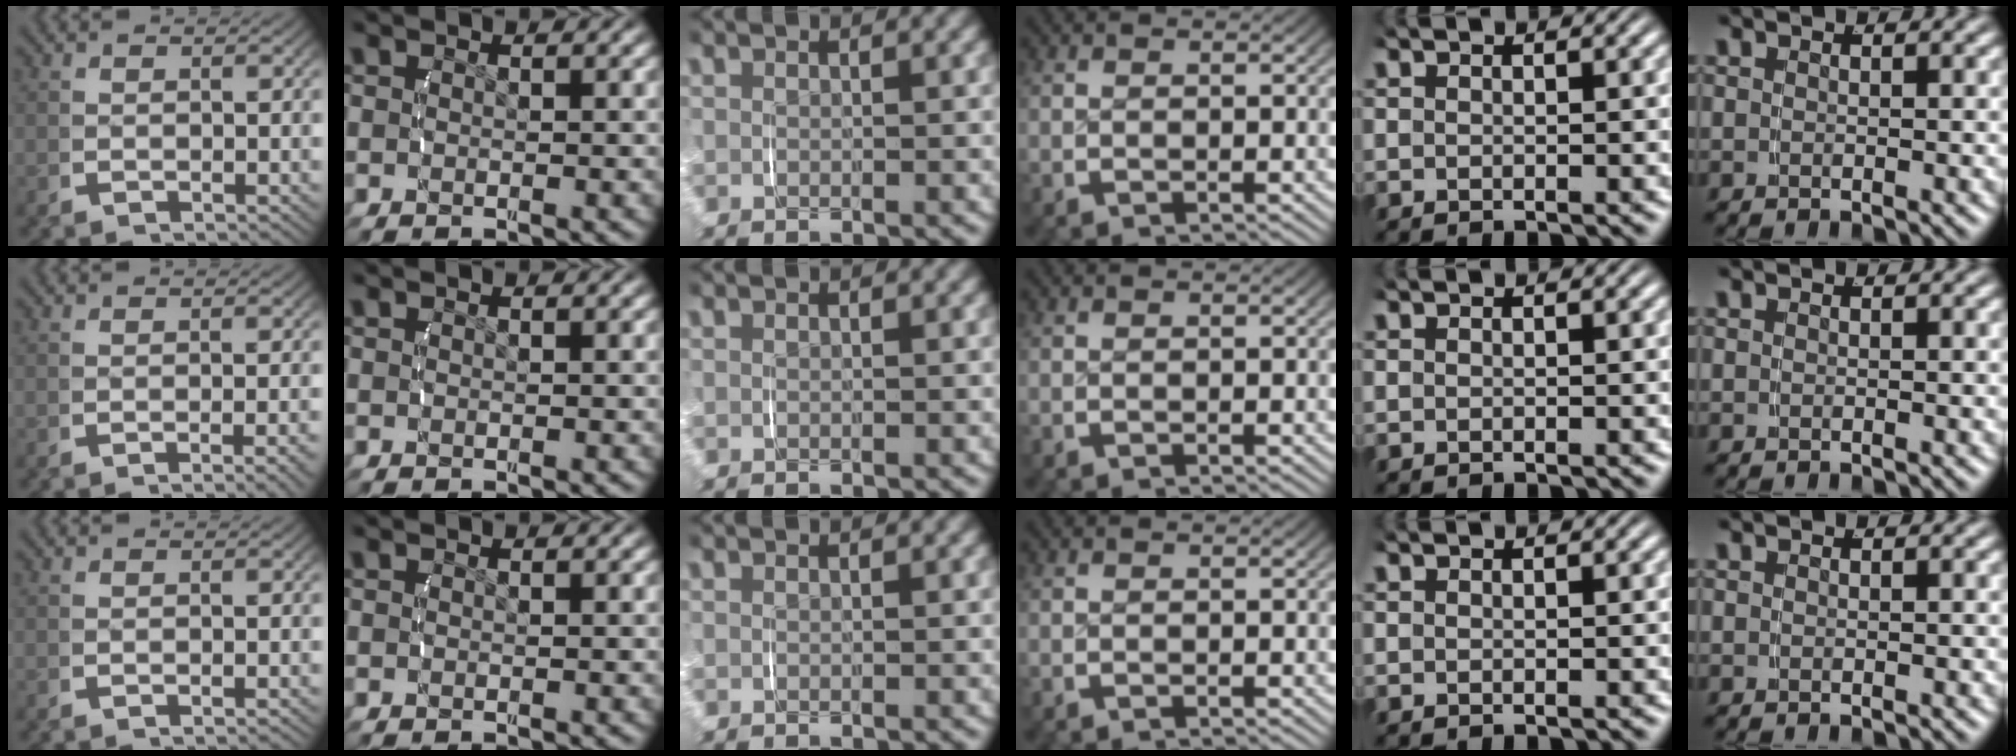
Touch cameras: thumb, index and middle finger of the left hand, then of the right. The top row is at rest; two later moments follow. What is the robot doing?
{"motion": "lift_and_place", "object": "measuring cup"}